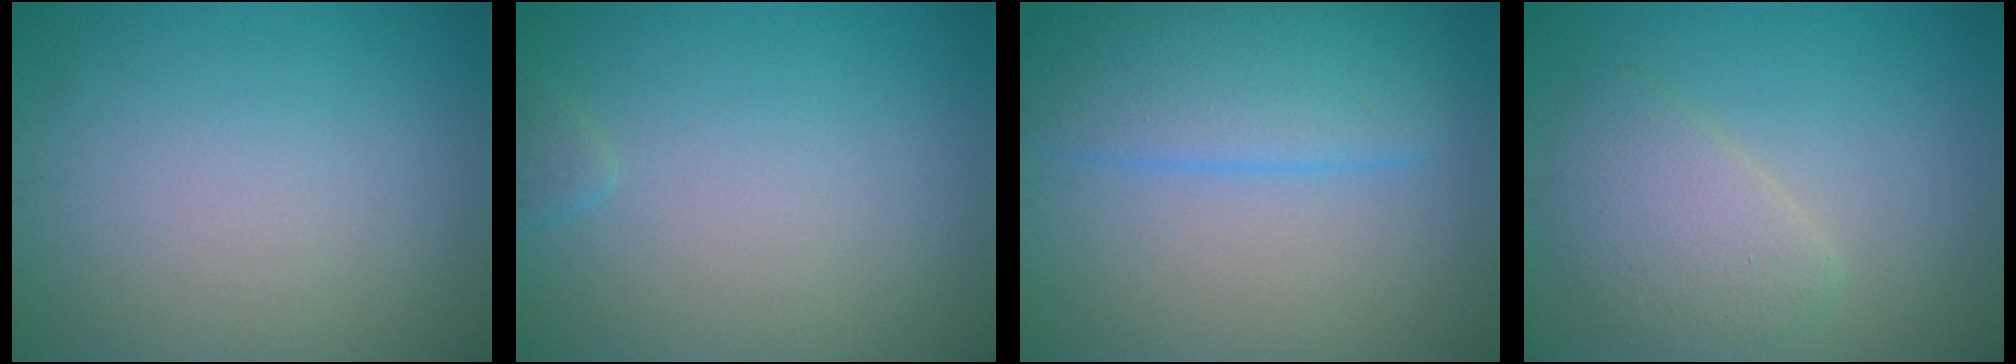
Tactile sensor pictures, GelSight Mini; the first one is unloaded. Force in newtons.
{"total": 0.7, "press": 0.7, "slide": 0.1}
{"total": 5.6, "press": 5.6, "slide": 0.4}
{"total": 3.9, "press": 3.8, "slide": 0.2}